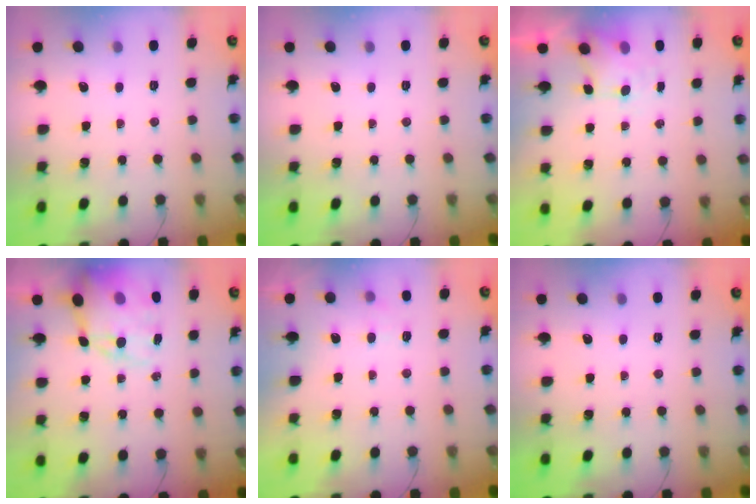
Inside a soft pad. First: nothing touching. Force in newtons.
{"total": 0.0}
{"total": 3.4, "press": 3.3, "slide": 0.8}
{"total": 14.9, "press": 14.6, "slide": 3.1}
{"total": 4.7, "press": 4.4, "slide": 1.6}
{"total": 0.0}